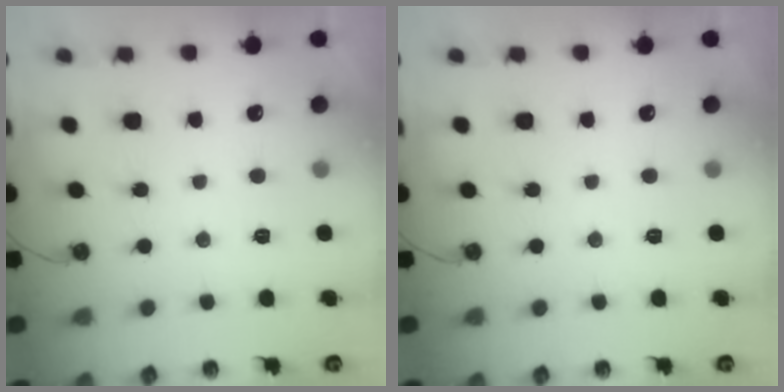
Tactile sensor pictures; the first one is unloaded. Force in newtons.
{"total": 0.0}